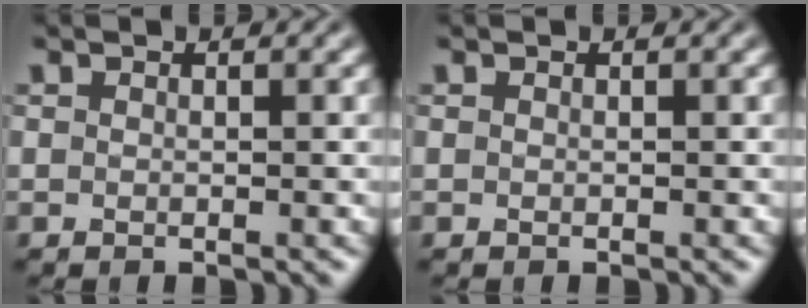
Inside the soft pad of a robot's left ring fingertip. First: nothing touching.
{"total": 0.0}